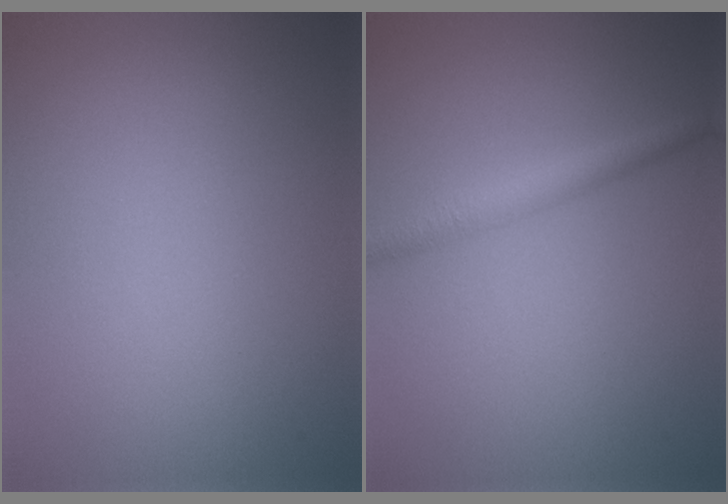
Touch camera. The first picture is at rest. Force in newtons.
{"total": 2.3, "press": 2.3, "slide": 0.0}